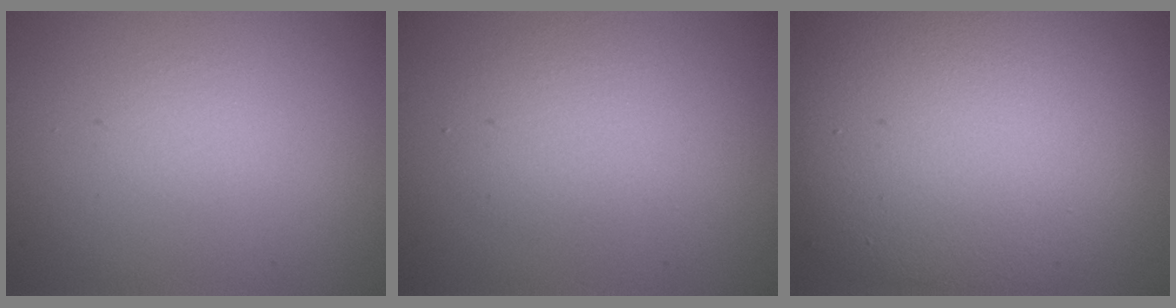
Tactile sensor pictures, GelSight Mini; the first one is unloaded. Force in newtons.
{"total": 2.5, "press": 2.5, "slide": 0.2}
{"total": 13.0, "press": 13.0, "slide": 1.0}